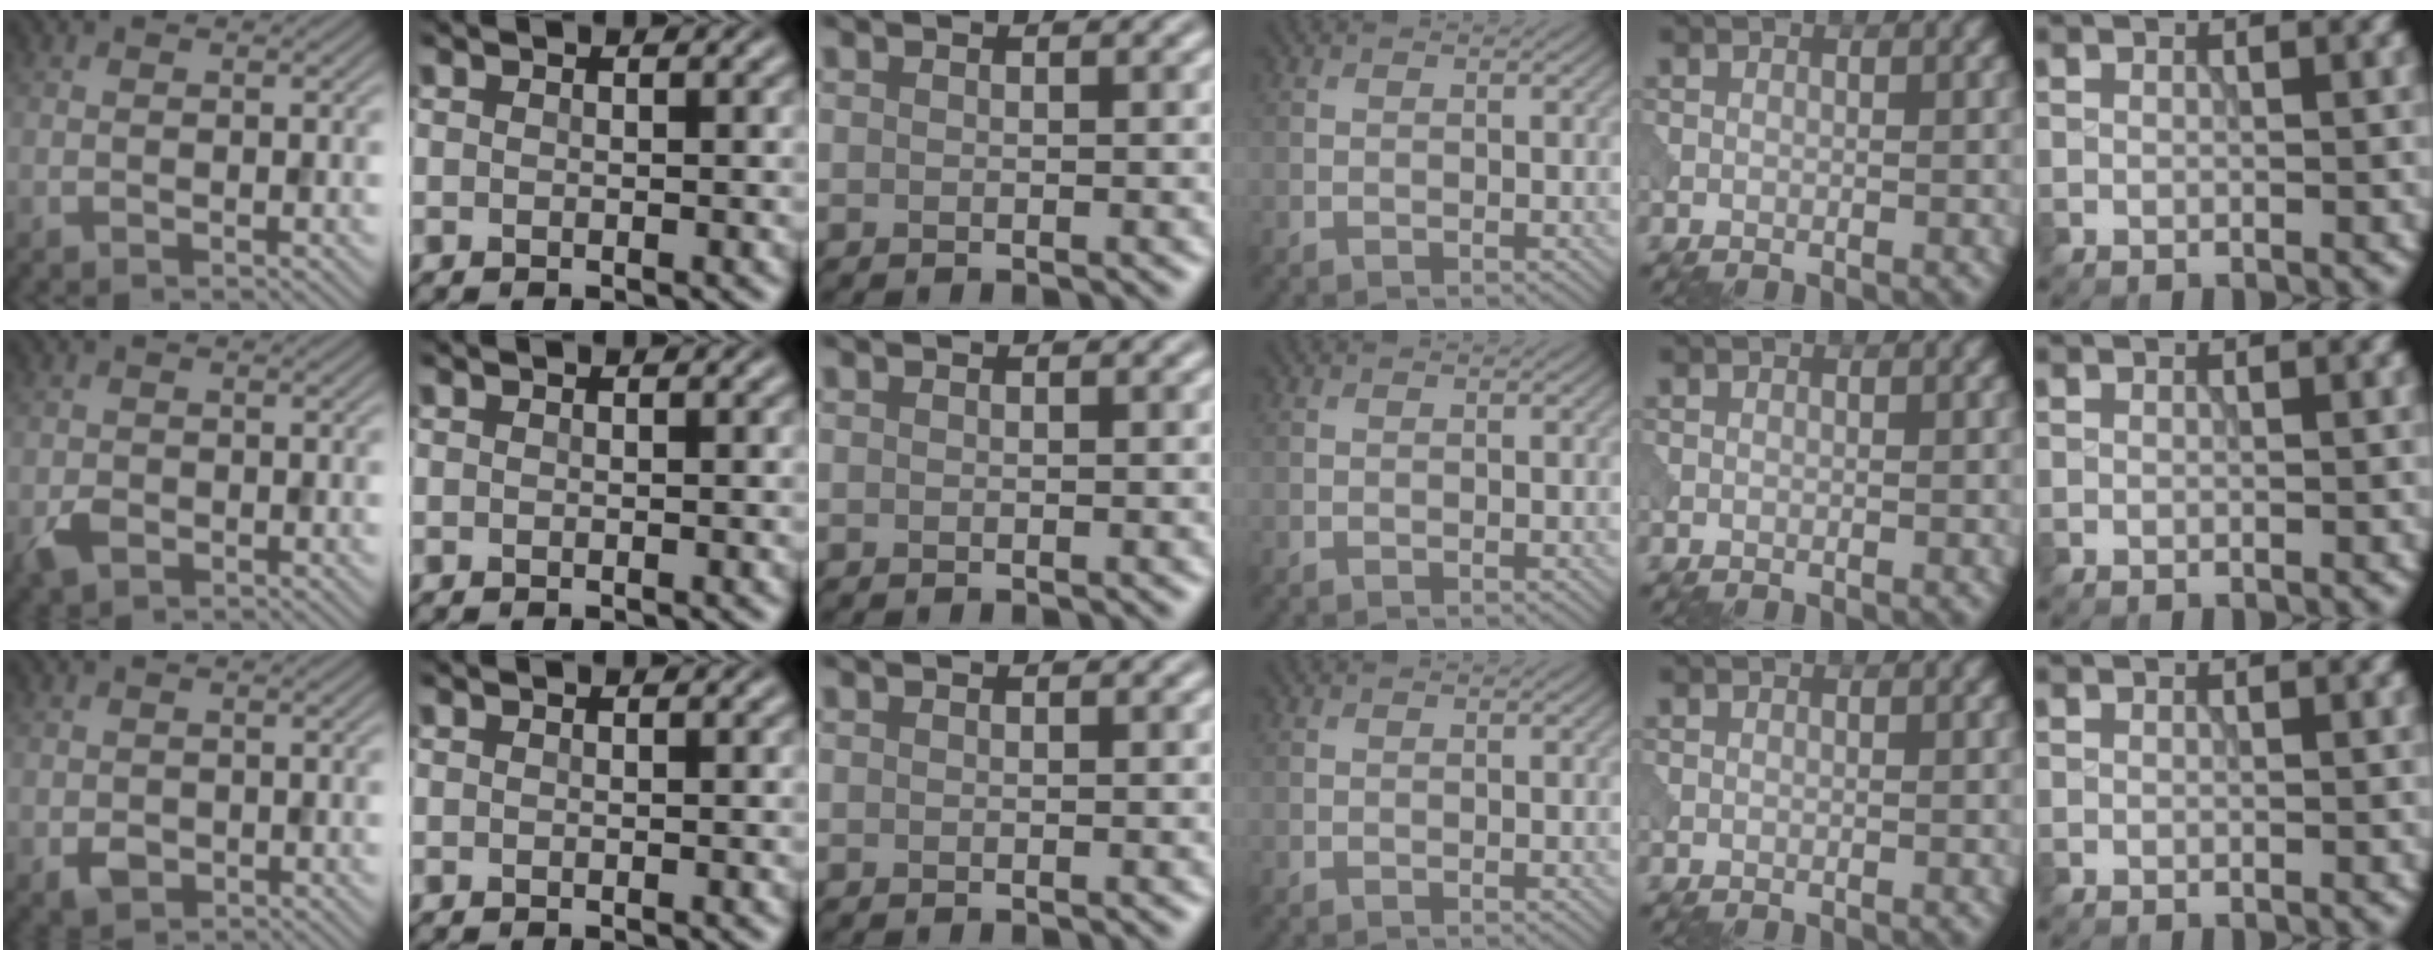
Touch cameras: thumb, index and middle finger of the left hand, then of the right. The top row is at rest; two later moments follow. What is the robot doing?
{"motion": "open", "object": "sandwich press"}